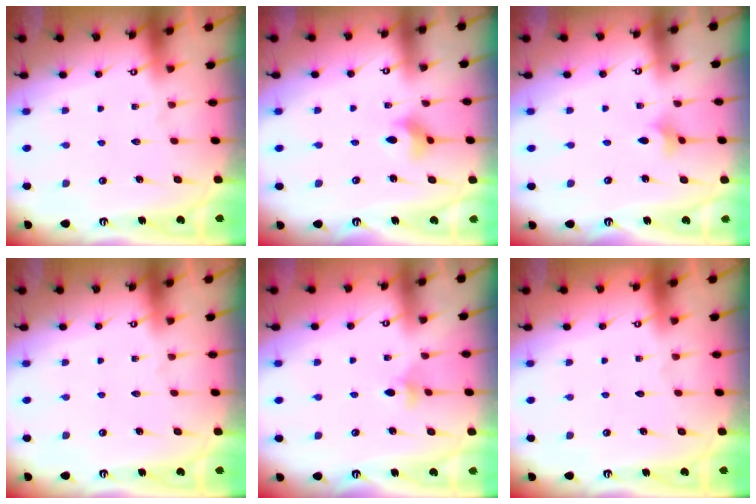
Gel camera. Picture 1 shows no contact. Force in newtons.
{"total": 3.9, "press": 3.9, "slide": 0.6}
{"total": 2.0, "press": 1.9, "slide": 0.6}
{"total": 0.0}
{"total": 3.6, "press": 3.6, "slide": 0.7}
{"total": 0.0}